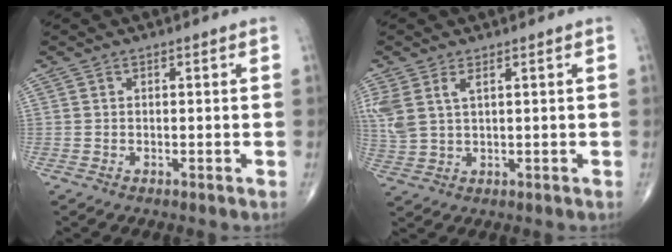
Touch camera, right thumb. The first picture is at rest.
{"total": 6.5, "force": [2.5, 3.2, 5.1], "torque": [-0.132, 0.003, 0.060]}